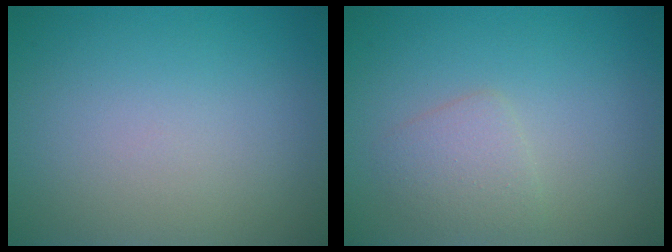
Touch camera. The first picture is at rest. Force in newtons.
{"total": 1.9, "press": 1.9, "slide": 0.0}